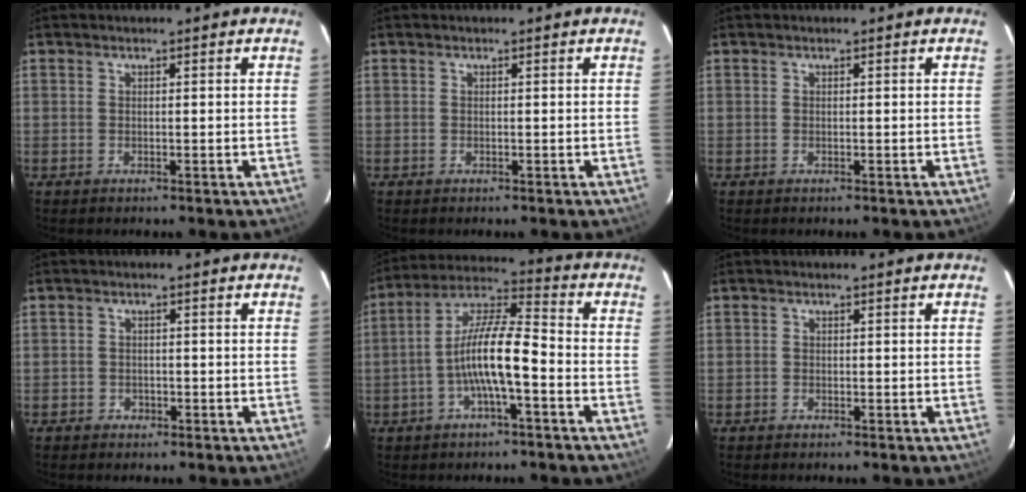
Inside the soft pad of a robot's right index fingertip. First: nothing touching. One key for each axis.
{"total": 0.0}
{"total": 0.0}
{"total": 1.9, "fx": -1.3, "fy": 1.4, "fz": 0.1, "tx": -0.005, "ty": 0.004, "tz": -0.021}
{"total": 10.4, "fx": -3.5, "fy": 2.0, "fz": 9.6, "tx": -0.196, "ty": 0.012, "tz": -0.068}
{"total": 0.6, "fx": -0.6, "fy": 0.3, "fz": 0.0, "tx": -0.002, "ty": 0.001, "tz": -0.013}